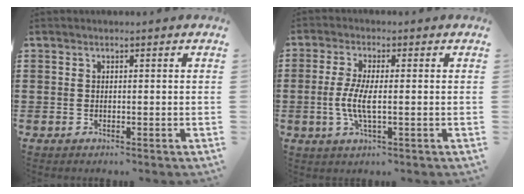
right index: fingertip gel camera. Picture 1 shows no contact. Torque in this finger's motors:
{"motor_torque": [2.14, 0.00, 0.17, 0.04]}